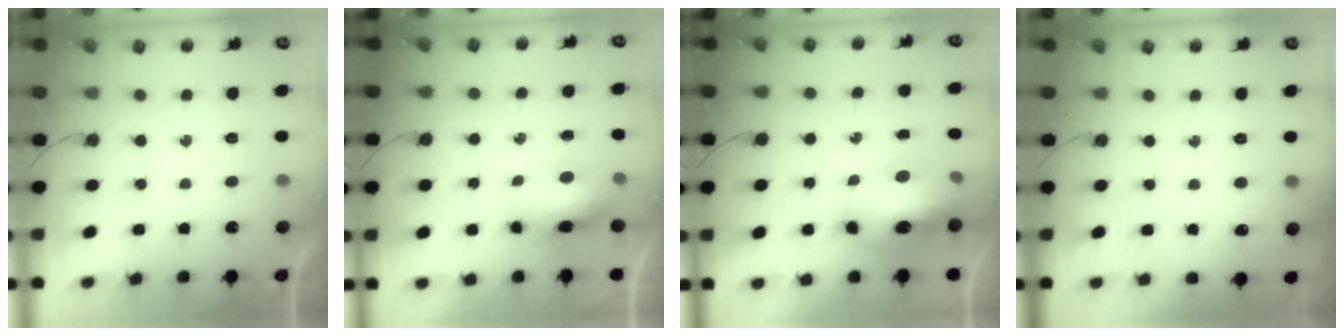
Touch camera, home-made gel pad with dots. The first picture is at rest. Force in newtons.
{"total": 8.0, "press": 7.9, "slide": 0.9}
{"total": 16.2, "press": 16.1, "slide": 1.6}
{"total": 4.3, "press": 4.2, "slide": 0.6}